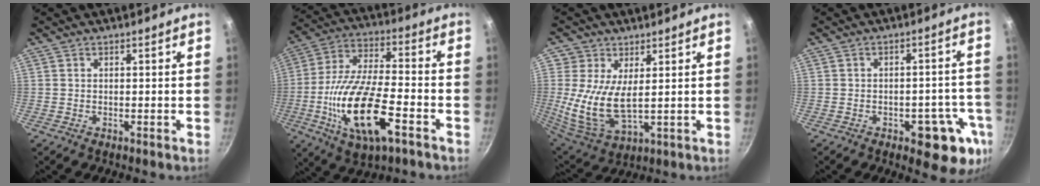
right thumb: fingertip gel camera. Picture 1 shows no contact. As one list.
[{"total": 19.0, "force": [-6.7, 7.2, 16.2], "torque": [-0.312, 0.020, -0.128]}, {"total": 11.2, "force": [1.6, 6.3, 9.0], "torque": [-0.186, -0.024, 0.039]}, {"total": 11.9, "force": [-4.8, 5.9, 9.1], "torque": [-0.046, 0.025, -0.057]}]